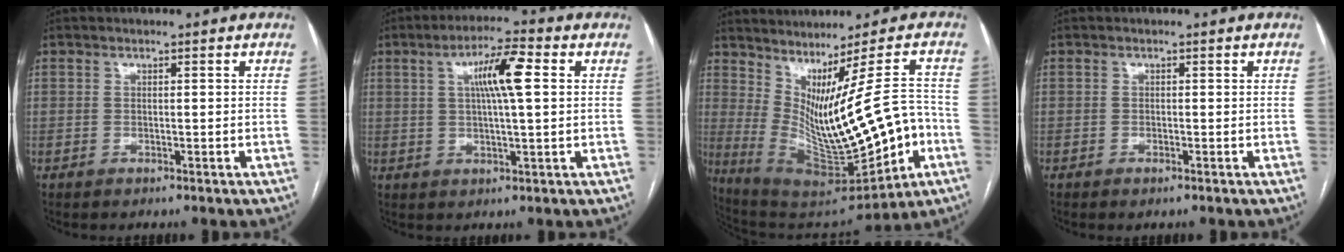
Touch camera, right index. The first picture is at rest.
{"total": 8.2, "force": [2.0, 0.8, 7.9], "torque": [-0.140, 0.012, 0.032]}
{"total": 19.4, "force": [-2.3, 3.7, 18.9], "torque": [-0.310, -0.005, -0.003]}
{"total": 0.6, "force": [-0.4, 0.3, 0.4], "torque": [0.000, -0.001, -0.006]}